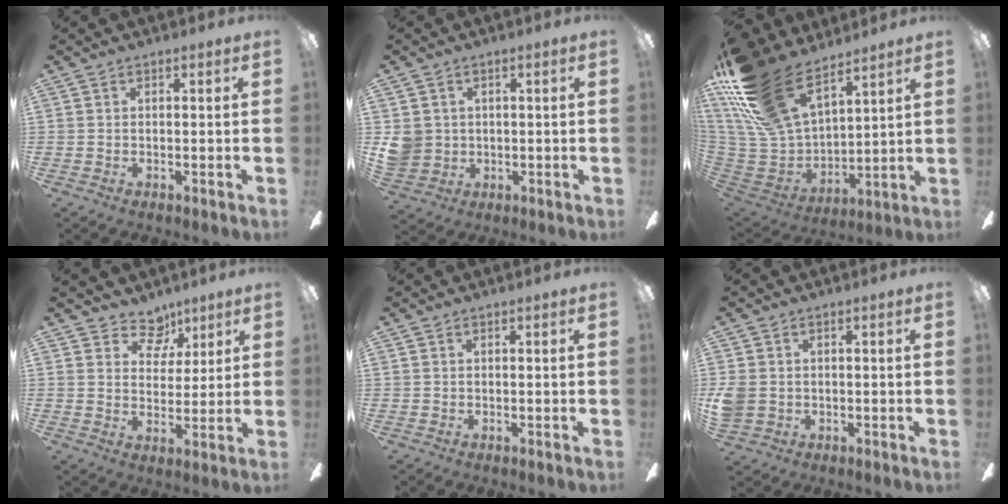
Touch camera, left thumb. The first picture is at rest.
{"total": 5.5, "force": [0.8, 5.3, 1.3], "torque": [-0.036, 0.005, 0.017]}
{"total": 24.8, "force": [16.1, 12.3, 14.3], "torque": [-0.299, -0.084, 0.294]}
{"total": 8.0, "force": [5.4, 5.4, 2.3], "torque": [-0.029, -0.031, 0.100]}
{"total": 0.0}
{"total": 4.2, "force": [-0.3, 3.7, 2.0], "torque": [-0.050, 0.005, -0.004]}